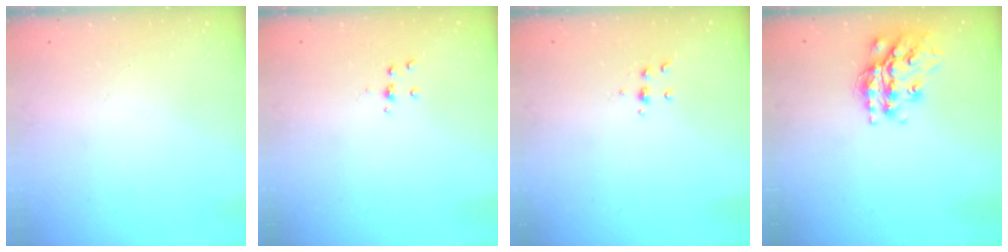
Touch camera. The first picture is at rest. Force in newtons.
{"total": 3.3, "press": 3.3, "slide": 0.4}
{"total": 4.8, "press": 4.8, "slide": 0.5}
{"total": 16.9, "press": 16.9, "slide": 1.2}